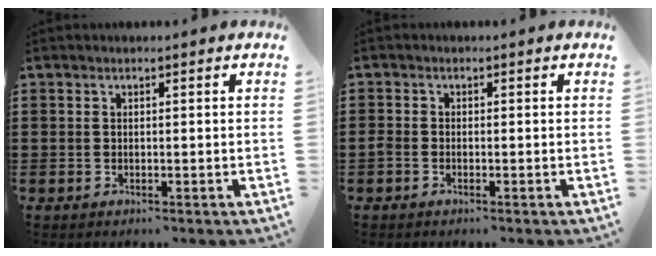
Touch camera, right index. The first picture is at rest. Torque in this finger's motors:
{"motor_torque": [0.01, 0.00, 0.01, 0.01]}